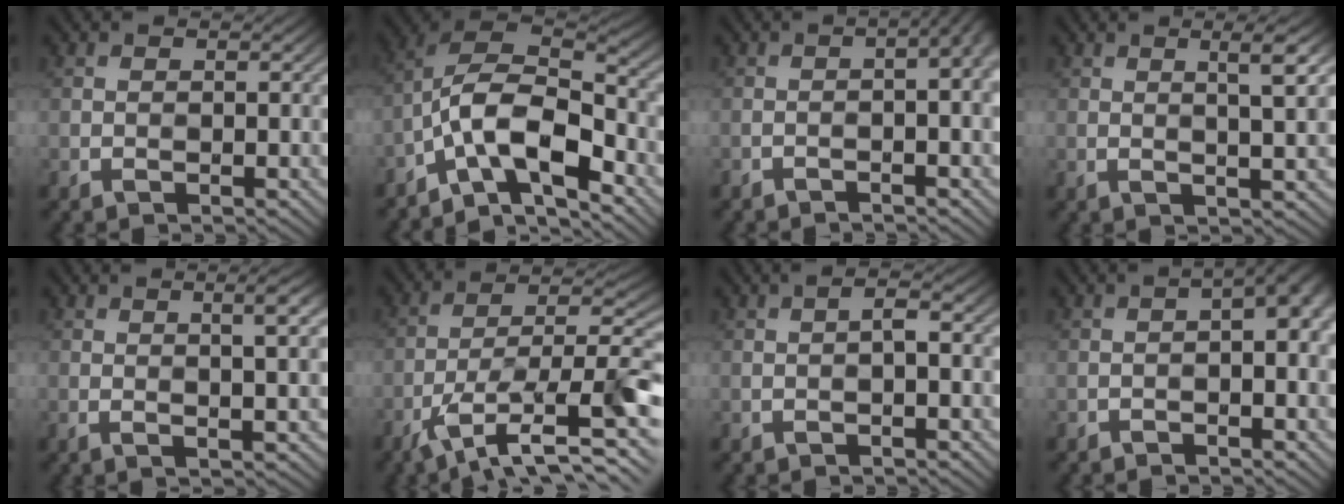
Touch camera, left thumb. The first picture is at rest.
{"total": 12.7, "force": [-6.4, 5.6, 9.4], "torque": [-0.194, -0.010, -0.112]}
{"total": 5.5, "force": [-2.1, 0.9, 5.0], "torque": [-0.058, 0.007, -0.016]}
{"total": 3.8, "force": [1.9, 0.0, 3.3], "torque": [-0.049, 0.009, 0.032]}
{"total": 4.4, "force": [1.6, 0.5, 4.1], "torque": [-0.061, 0.009, 0.027]}
{"total": 13.6, "force": [-6.2, 5.0, 11.0], "torque": [-0.199, 0.000, -0.098]}
{"total": 1.9, "force": [-0.1, 0.1, 1.9], "torque": [-0.027, 0.010, -0.011]}
{"total": 4.4, "force": [-0.6, 0.9, 4.2], "torque": [-0.054, 0.010, -0.009]}